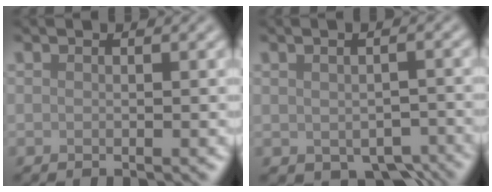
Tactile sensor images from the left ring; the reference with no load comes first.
{"total": 4.1, "force": [-1.7, 2.5, 2.7], "torque": [-0.037, -0.017, -0.010]}